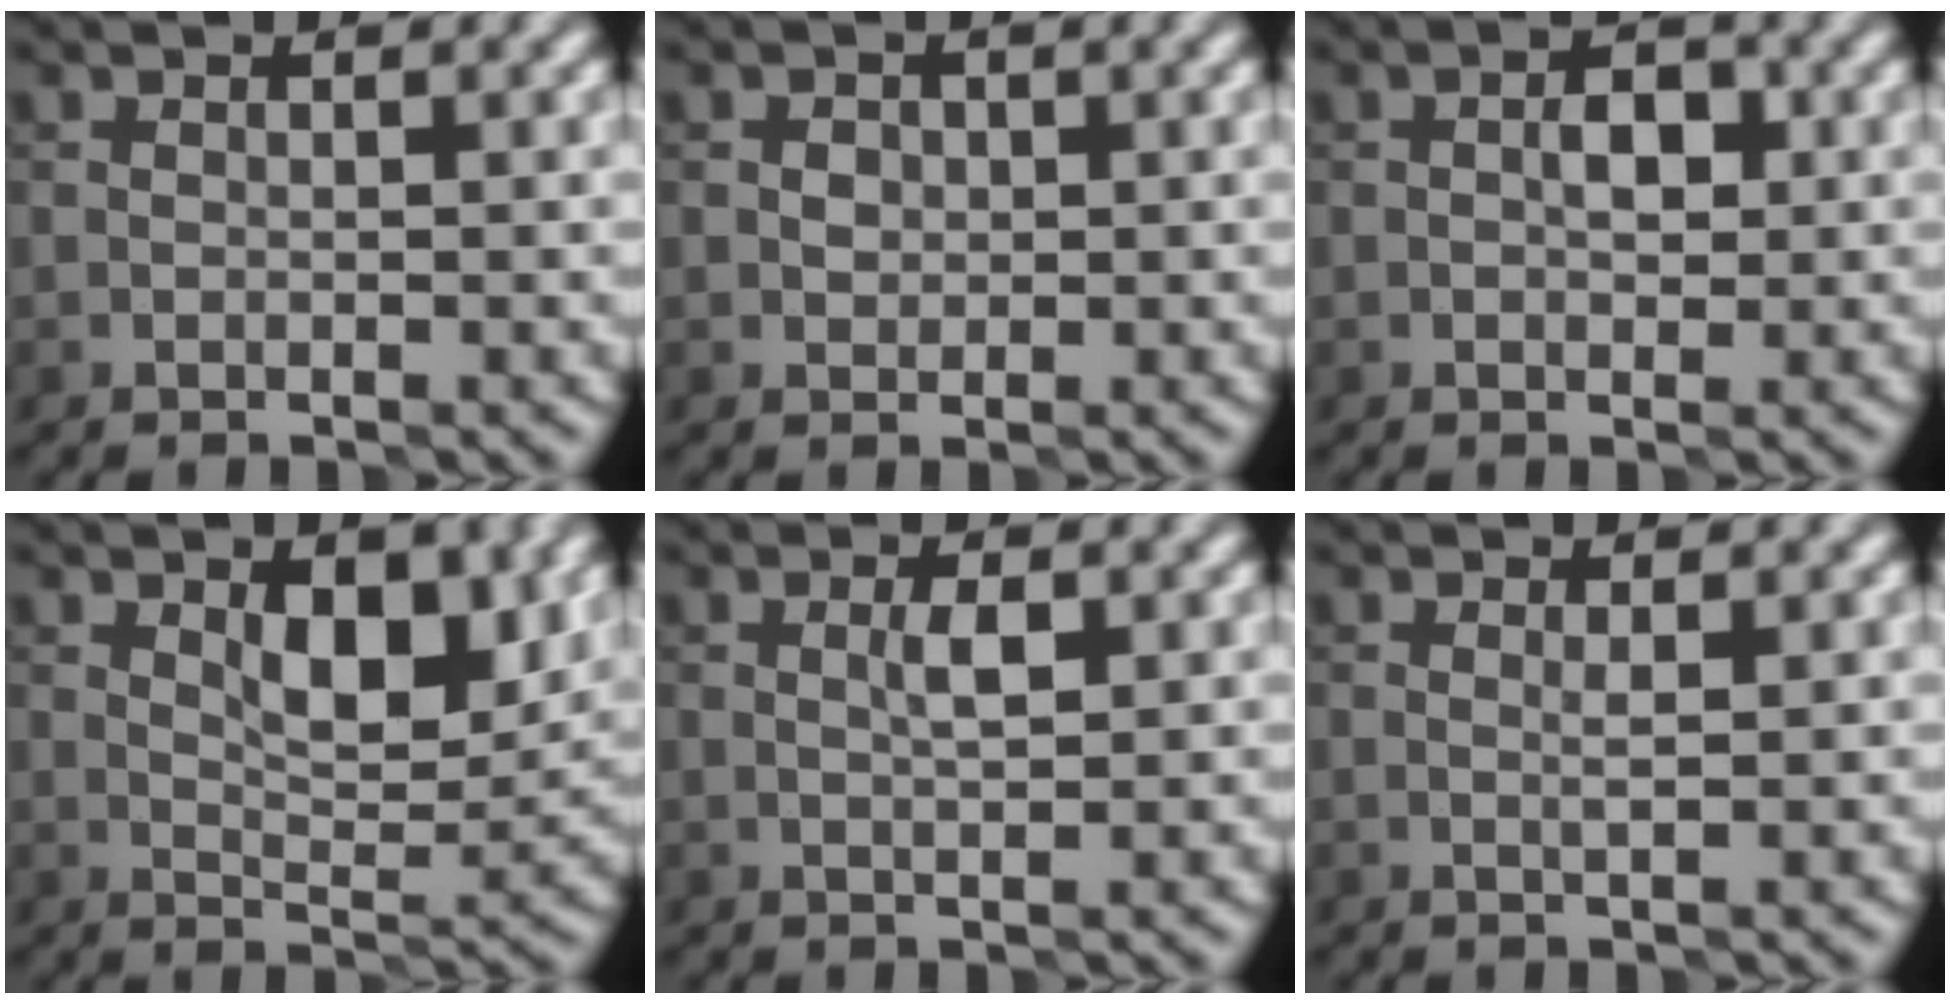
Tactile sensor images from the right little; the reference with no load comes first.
{"total": 1.1, "force": [0.2, 1.0, 0.5], "torque": [-0.007, 0.005, 0.002]}
{"total": 1.9, "force": [0.1, 1.0, 1.6], "torque": [-0.024, 0.007, 0.002]}
{"total": 4.9, "force": [1.6, 2.1, 4.1], "torque": [-0.063, -0.001, 0.031]}
{"total": 1.4, "force": [0.5, 0.1, 1.3], "torque": [-0.023, 0.006, 0.012]}
{"total": 0.8, "force": [0.4, -0.1, 0.6], "torque": [-0.010, 0.001, 0.009]}